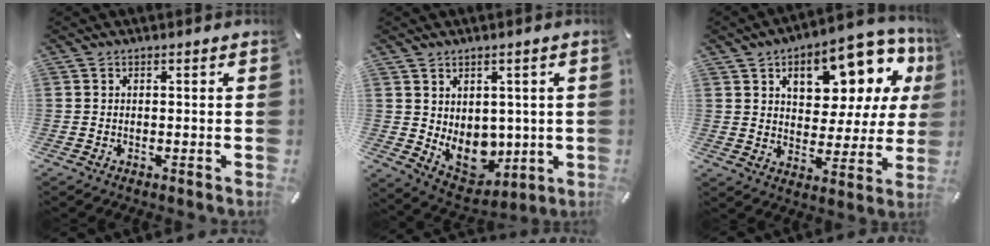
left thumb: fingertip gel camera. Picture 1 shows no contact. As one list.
[{"total": 9.7, "force": [0.1, 8.3, 5.0], "torque": [-0.067, -0.031, 0.011]}, {"total": 15.9, "force": [8.5, 8.8, 10.2], "torque": [-0.141, -0.051, 0.140]}]